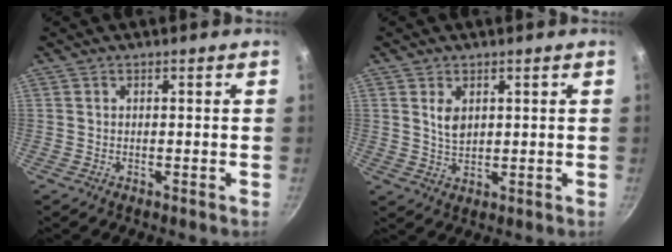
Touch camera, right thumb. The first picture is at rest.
{"total": 3.3, "force": [1.2, 2.1, 2.3], "torque": [-0.036, -0.008, 0.024]}